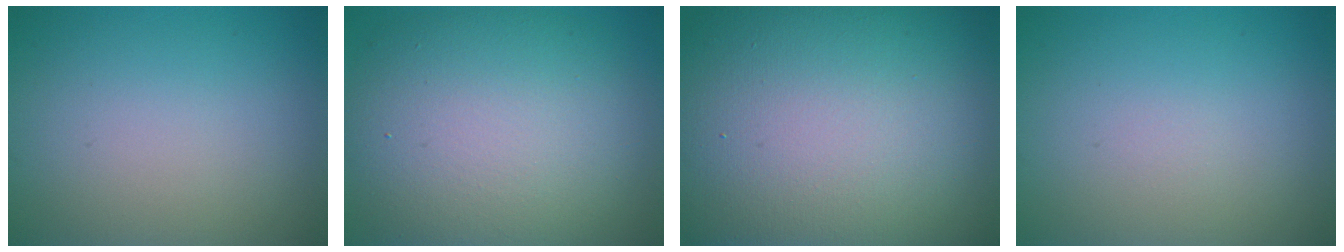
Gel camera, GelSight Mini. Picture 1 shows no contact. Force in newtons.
{"total": 11.8, "press": 11.8, "slide": 0.9}
{"total": 22.8, "press": 22.7, "slide": 1.1}
{"total": 0.0}